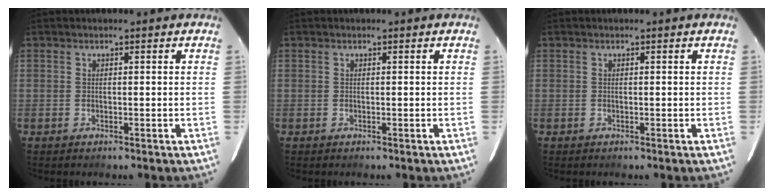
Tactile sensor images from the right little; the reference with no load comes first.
{"total": 0.0}
{"total": 0.0}